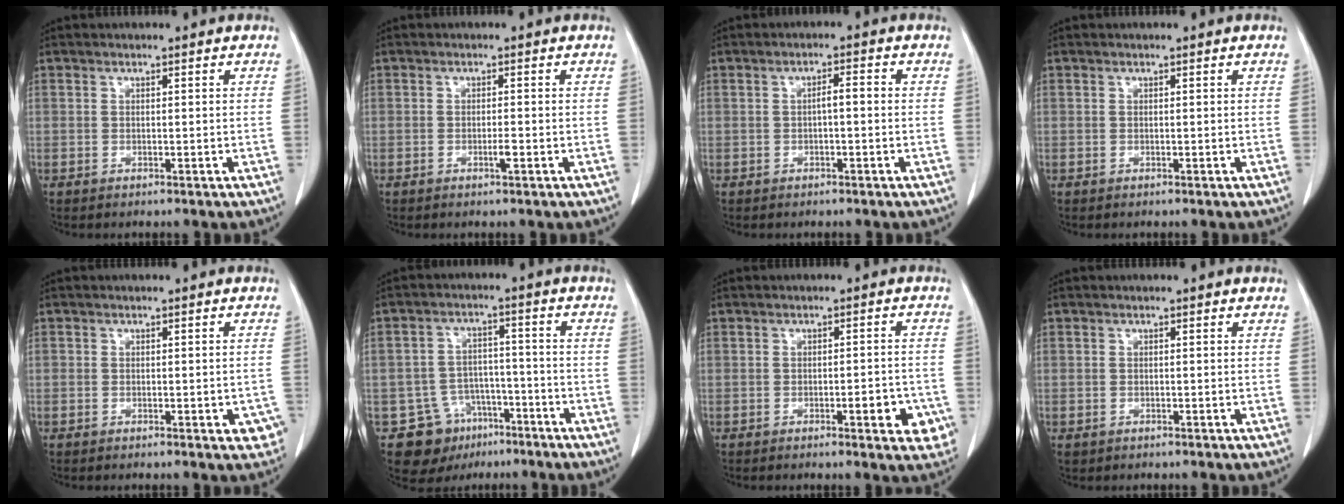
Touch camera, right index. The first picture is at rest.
{"total": 1.2, "force": [-0.5, 0.0, 1.1], "torque": [-0.019, 0.001, -0.006]}
{"total": 2.1, "force": [-0.2, 0.4, 2.1], "torque": [-0.034, 0.006, -0.004]}
{"total": 0.0}
{"total": 3.1, "force": [-1.2, 1.8, 2.3], "torque": [-0.012, 0.006, -0.012]}
{"total": 9.9, "force": [-5.7, 7.8, 2.2], "torque": [-0.038, 0.025, -0.080]}
{"total": 5.2, "force": [-2.0, 1.5, 4.5], "torque": [-0.048, -0.001, -0.023]}
{"total": 0.7, "force": [-0.1, 0.6, 0.1], "torque": [-0.001, 0.004, -0.004]}